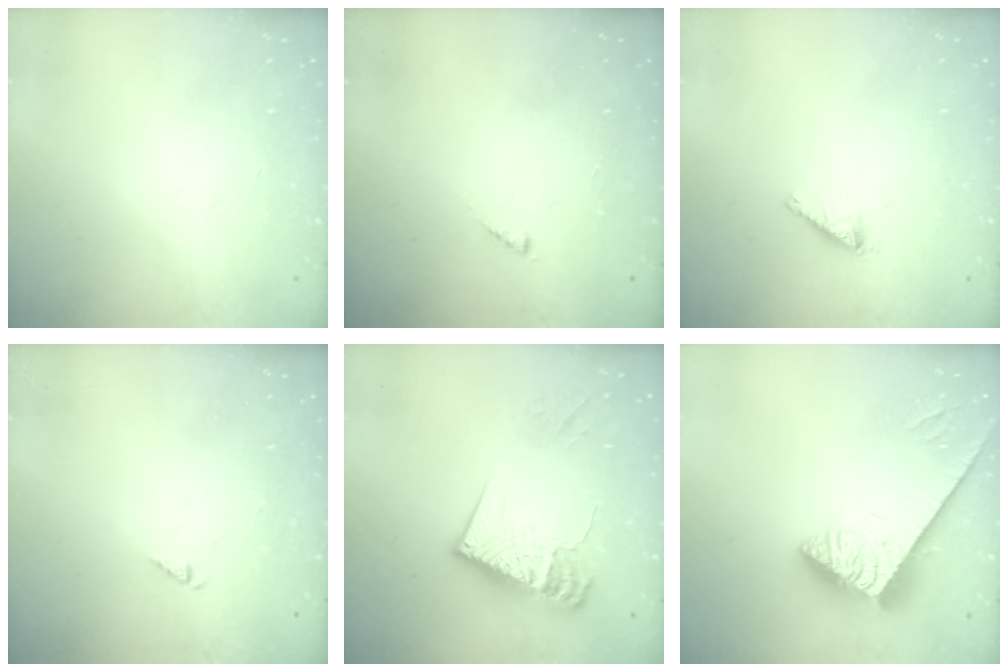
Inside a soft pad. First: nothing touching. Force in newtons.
{"total": 2.0, "press": 2.0, "slide": 0.3}
{"total": 1.7, "press": 1.7, "slide": 0.2}
{"total": 0.7, "press": 0.7, "slide": 0.2}
{"total": 15.7, "press": 15.6, "slide": 1.6}
{"total": 3.8, "press": 3.8, "slide": 0.5}